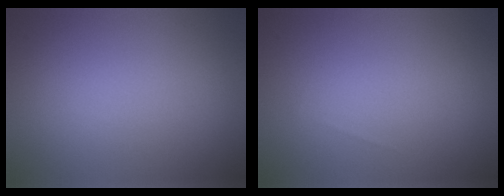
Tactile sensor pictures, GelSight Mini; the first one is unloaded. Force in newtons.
{"total": 0.0}